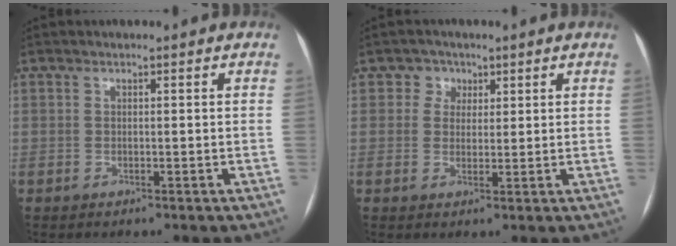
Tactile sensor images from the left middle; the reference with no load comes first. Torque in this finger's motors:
{"motor_torque": [0.26, -0.50, -0.16, -0.04]}